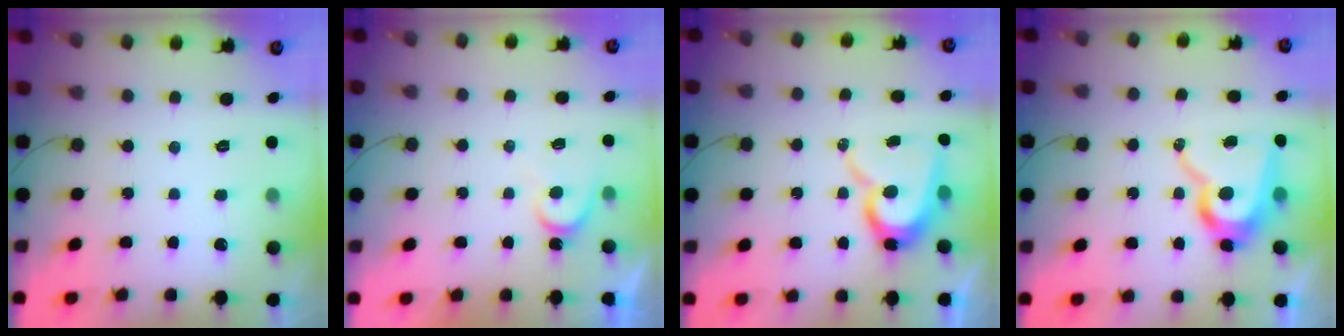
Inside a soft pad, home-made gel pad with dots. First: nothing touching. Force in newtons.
{"total": 5.1, "press": 5.0, "slide": 0.4}
{"total": 12.4, "press": 12.4, "slide": 1.4}
{"total": 14.6, "press": 14.5, "slide": 1.7}